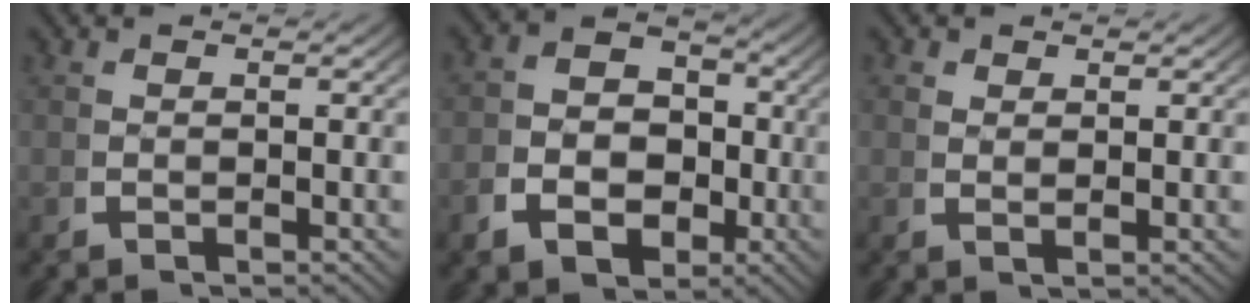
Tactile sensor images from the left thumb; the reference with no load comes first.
{"total": 8.1, "force": [-0.9, 6.6, 4.6], "torque": [-0.086, -0.025, -0.010]}
{"total": 1.1, "force": [1.0, 0.2, 0.5], "torque": [-0.013, -0.008, 0.026]}